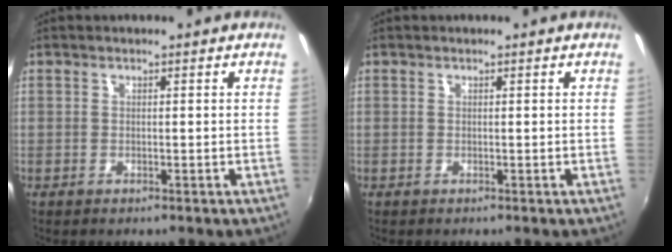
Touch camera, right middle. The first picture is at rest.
{"total": 0.0}